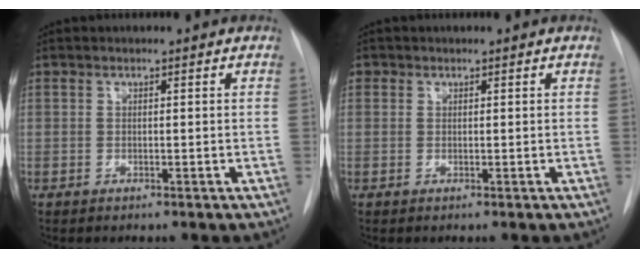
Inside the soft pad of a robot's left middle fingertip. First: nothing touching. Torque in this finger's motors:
{"motor_torque": [0.48, -0.51, 0.01, 0.02]}